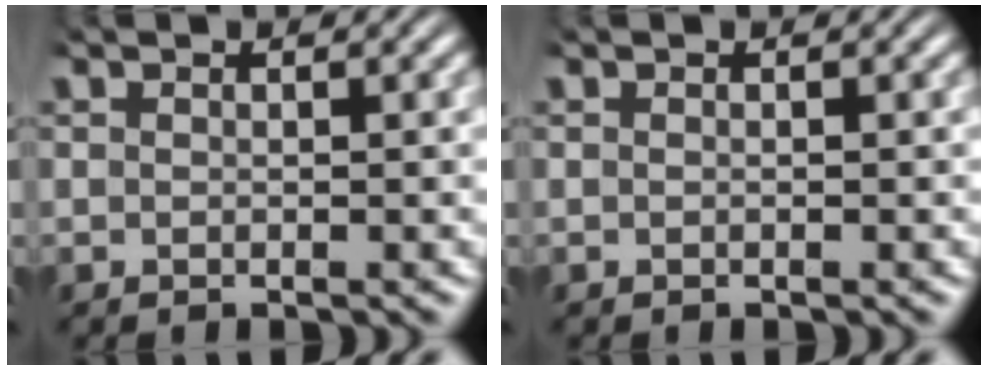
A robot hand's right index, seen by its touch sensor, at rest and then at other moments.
{"total": 0.0}